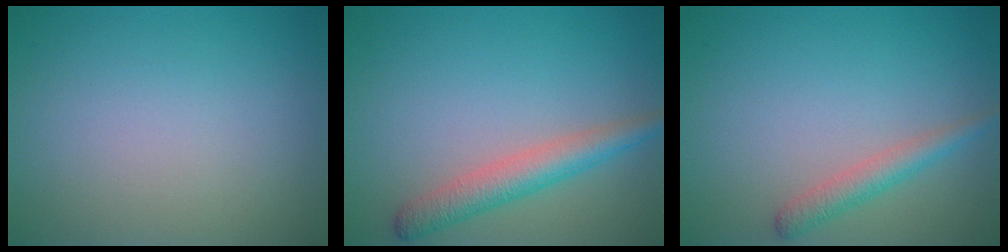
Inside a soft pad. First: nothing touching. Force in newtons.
{"total": 3.7, "press": 3.6, "slide": 0.3}
{"total": 2.2, "press": 2.2, "slide": 0.1}